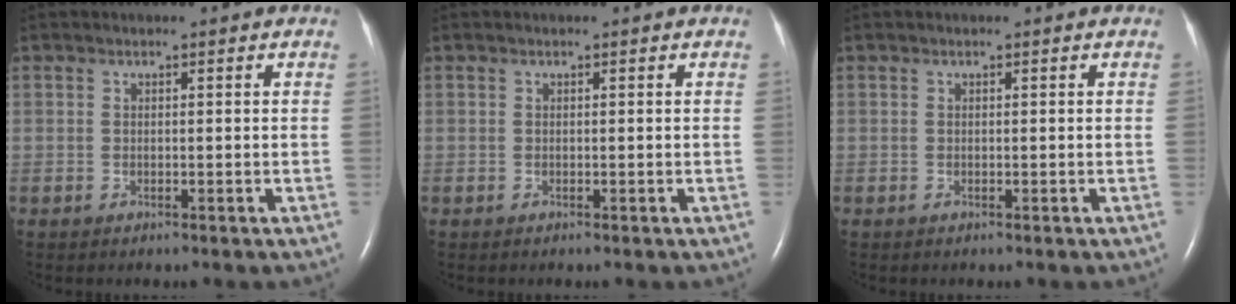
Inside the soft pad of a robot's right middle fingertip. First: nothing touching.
{"total": 0.0}
{"total": 0.0}